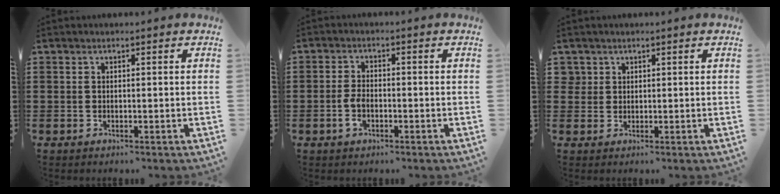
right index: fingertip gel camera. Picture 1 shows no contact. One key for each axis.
{"total": 3.0, "fx": -1.0, "fy": 1.6, "fz": 2.4, "tx": -0.060, "ty": -0.004, "tz": -0.021}
{"total": 1.6, "fx": 0.8, "fy": 1.4, "fz": 0.1, "tx": -0.007, "ty": 0.005, "tz": 0.017}